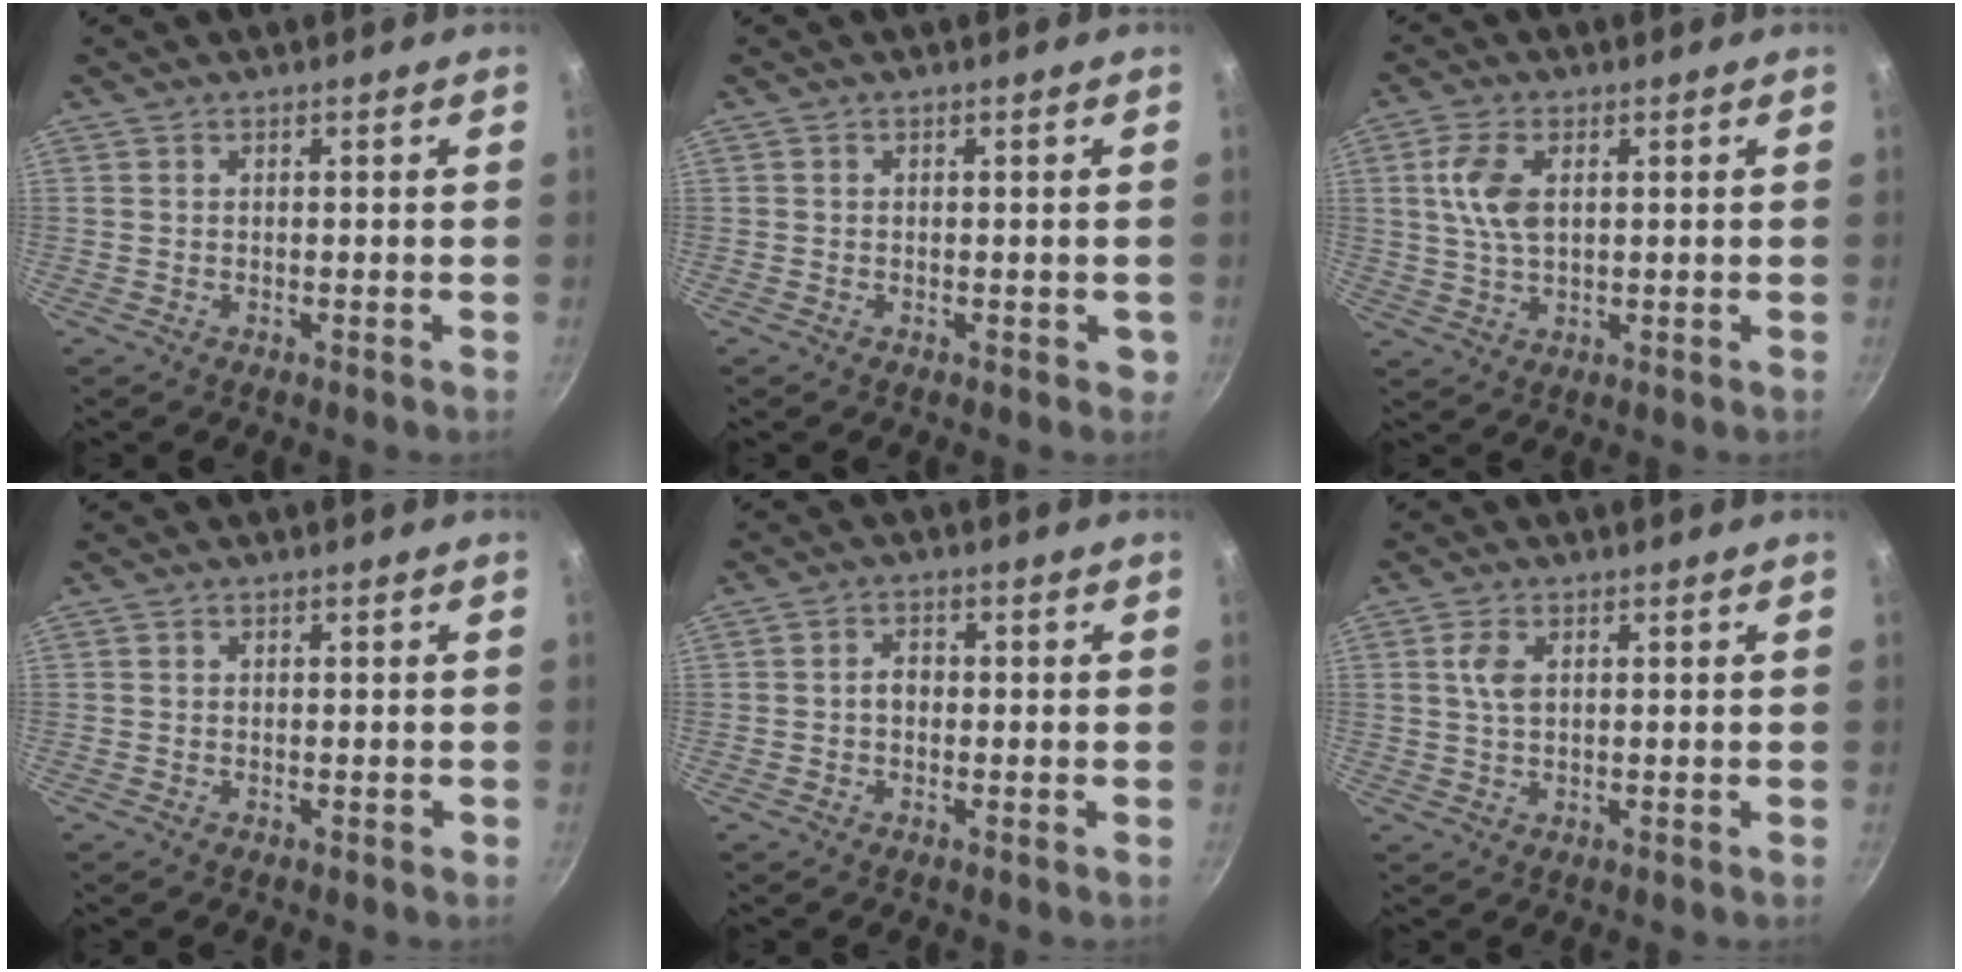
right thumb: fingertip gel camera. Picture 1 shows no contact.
{"total": 1.5, "force": [-0.1, 1.2, 0.9], "torque": [-0.002, 0.002, -0.001]}
{"total": 7.6, "force": [1.8, 4.2, 6.1], "torque": [-0.118, 0.002, 0.033]}
{"total": 0.5, "force": [-0.1, 0.4, 0.3], "torque": [0.000, 0.003, -0.003]}
{"total": 2.5, "force": [-0.2, 1.9, 1.7], "torque": [-0.017, 0.012, -0.006]}
{"total": 3.7, "force": [0.9, 2.1, 2.9], "torque": [-0.056, 0.001, 0.016]}